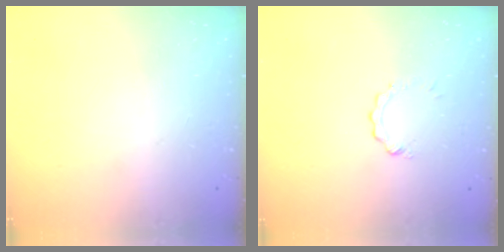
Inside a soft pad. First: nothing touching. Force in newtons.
{"total": 0.7, "press": 0.7, "slide": 0.1}